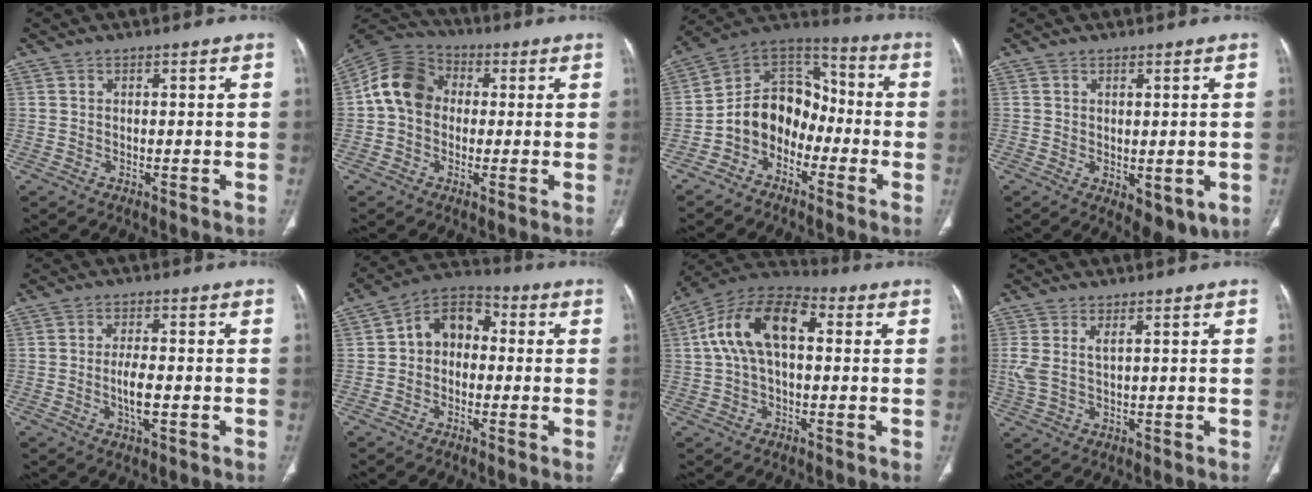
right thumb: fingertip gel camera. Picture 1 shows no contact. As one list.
[{"total": 11.2, "force": [0.5, 9.0, 6.5], "torque": [-0.107, 0.030, -0.007]}, {"total": 12.4, "force": [-4.3, 9.7, 6.4], "torque": [-0.074, 0.077, -0.092]}, {"total": 6.7, "force": [-1.5, 3.3, 5.6], "torque": [-0.060, -0.008, -0.004]}, {"total": 4.8, "force": [-1.1, 1.6, 4.4], "torque": [-0.082, -0.002, -0.020]}, {"total": 9.2, "force": [0.3, 7.0, 6.0], "torque": [-0.064, 0.033, -0.014]}, {"total": 14.5, "force": [2.3, 8.0, 11.8], "torque": [-0.219, 0.040, 0.033]}, {"total": 3.9, "force": [1.2, 1.3, 3.4], "torque": [-0.099, 0.002, 0.032]}]